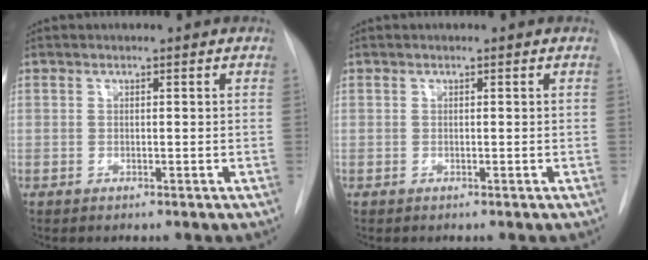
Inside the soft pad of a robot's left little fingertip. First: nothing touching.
{"total": 0.0}